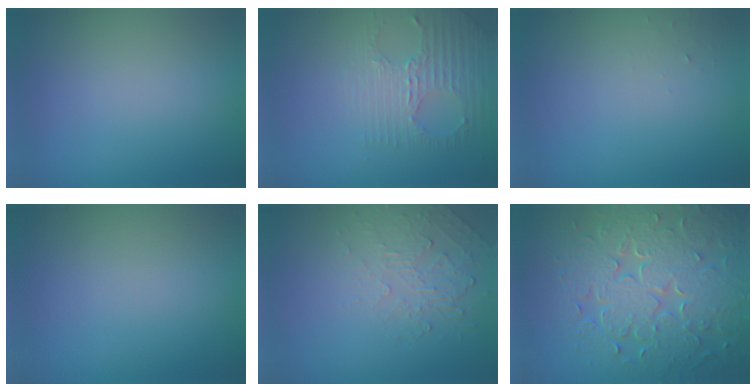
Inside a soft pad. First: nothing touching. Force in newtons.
{"total": 2.8, "press": 2.4, "slide": 1.4}
{"total": 0.6, "press": 0.6, "slide": 0.1}
{"total": 0.0}
{"total": 2.1, "press": 0.9, "slide": 1.9}
{"total": 9.0, "press": 6.5, "slide": 6.3}